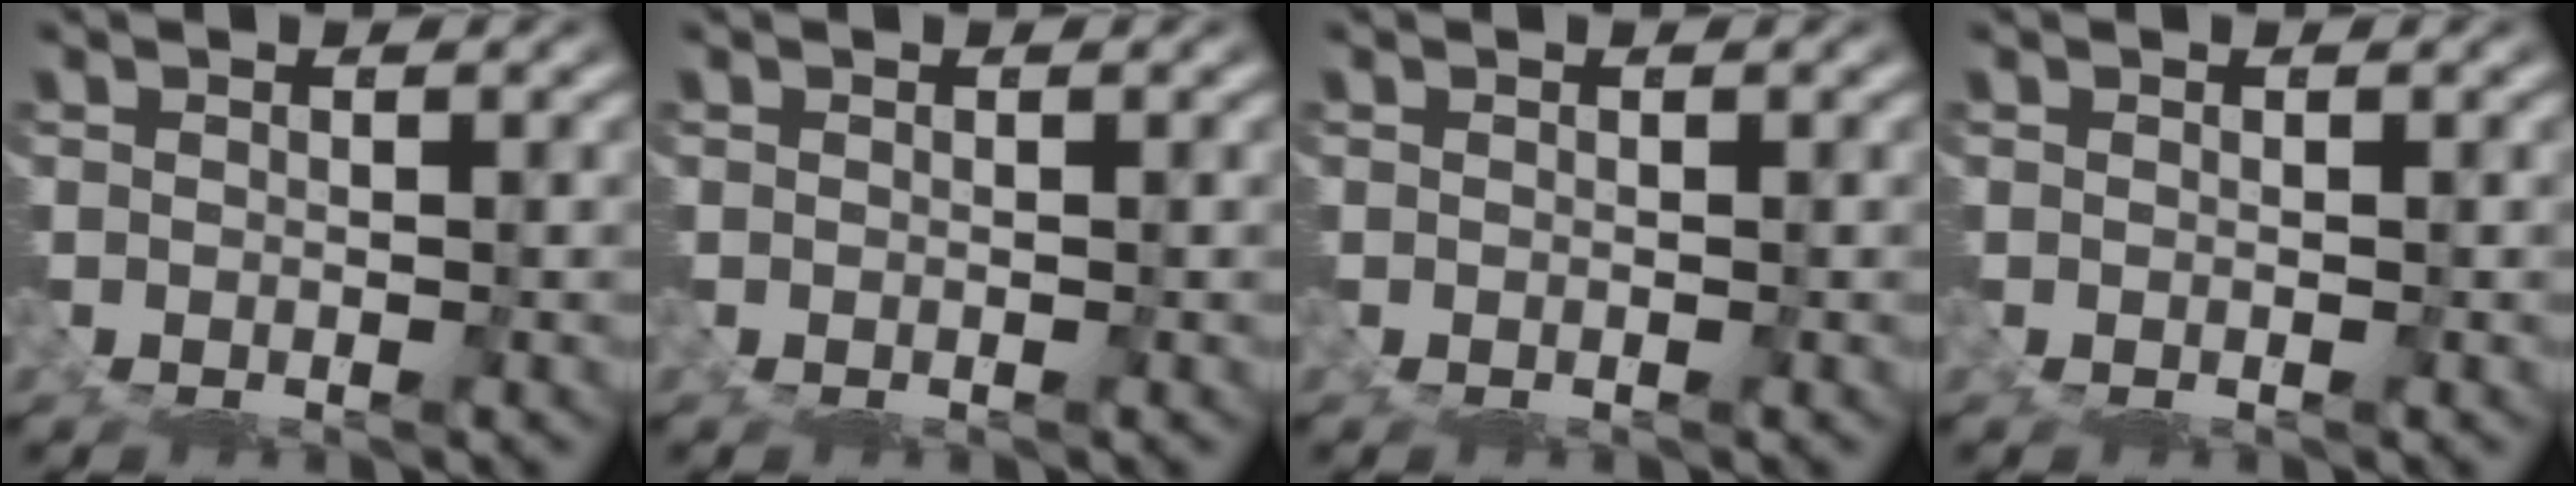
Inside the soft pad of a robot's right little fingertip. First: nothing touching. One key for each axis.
{"total": 0.0}
{"total": 0.0}
{"total": 0.0}